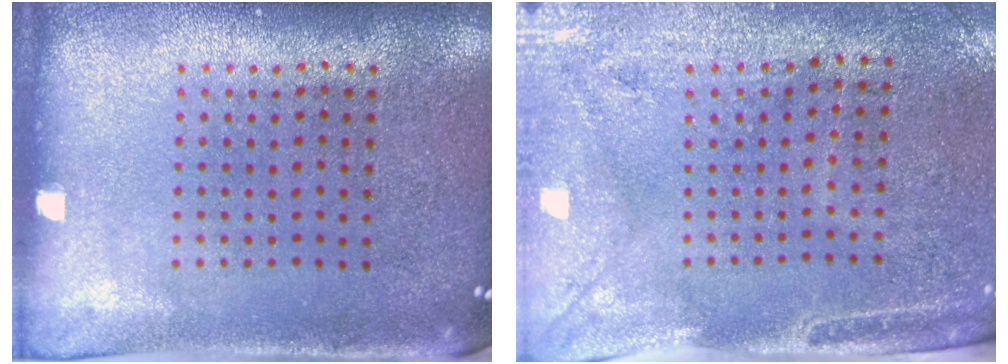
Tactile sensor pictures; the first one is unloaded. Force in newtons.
{"total": 2.9, "press": 2.5, "slide": 1.5}